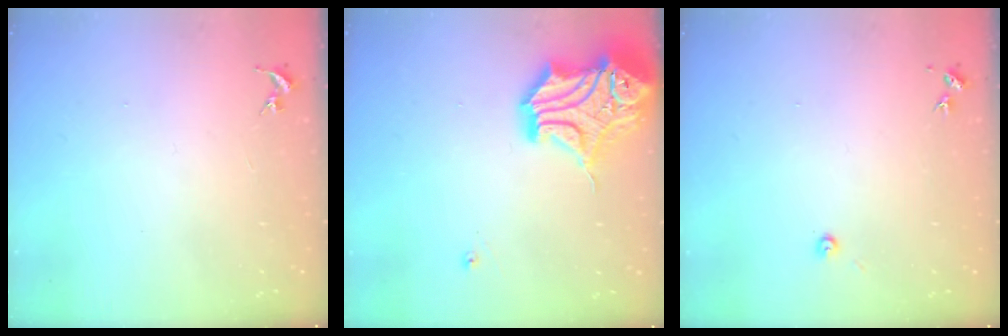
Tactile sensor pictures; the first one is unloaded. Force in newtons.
{"total": 19.9, "press": 19.7, "slide": 3.3}
{"total": 2.7, "press": 2.7, "slide": 0.2}